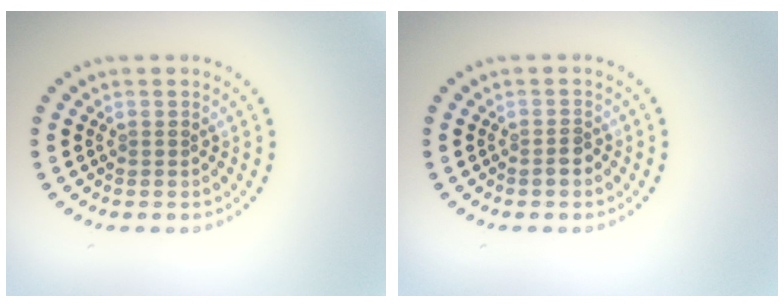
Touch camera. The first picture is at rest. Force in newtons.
{"total": 1.3, "press": 1.1, "slide": 0.6}